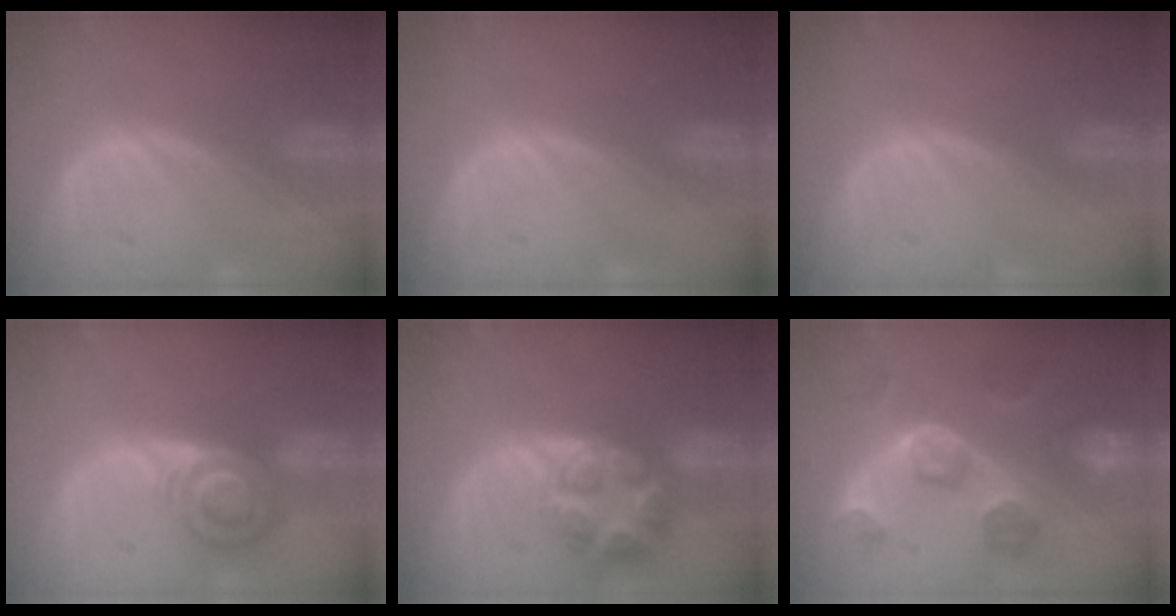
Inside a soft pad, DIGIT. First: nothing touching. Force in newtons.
{"total": 0.0}
{"total": 0.0}
{"total": 6.3, "press": 6.1, "slide": 1.4}
{"total": 8.1, "press": 7.0, "slide": 4.0}
{"total": 8.3, "press": 8.2, "slide": 1.2}